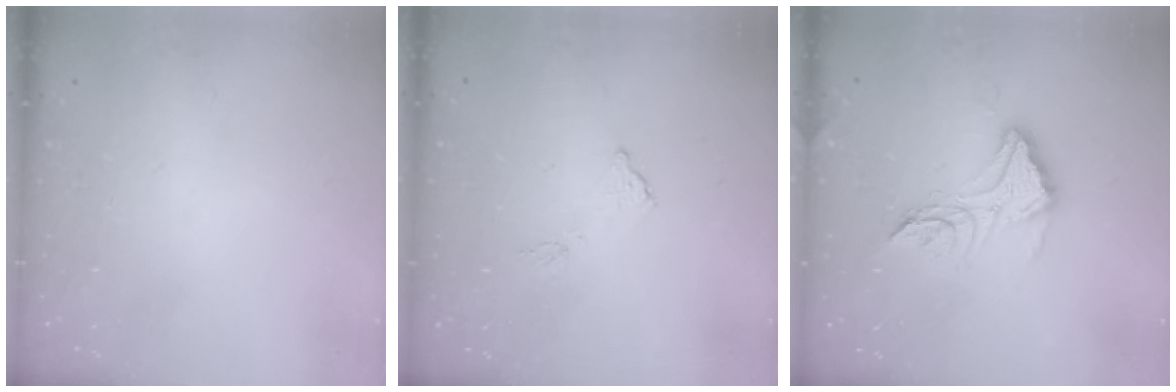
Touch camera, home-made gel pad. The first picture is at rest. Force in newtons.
{"total": 6.9, "press": 6.9, "slide": 0.3}
{"total": 13.6, "press": 13.6, "slide": 1.1}